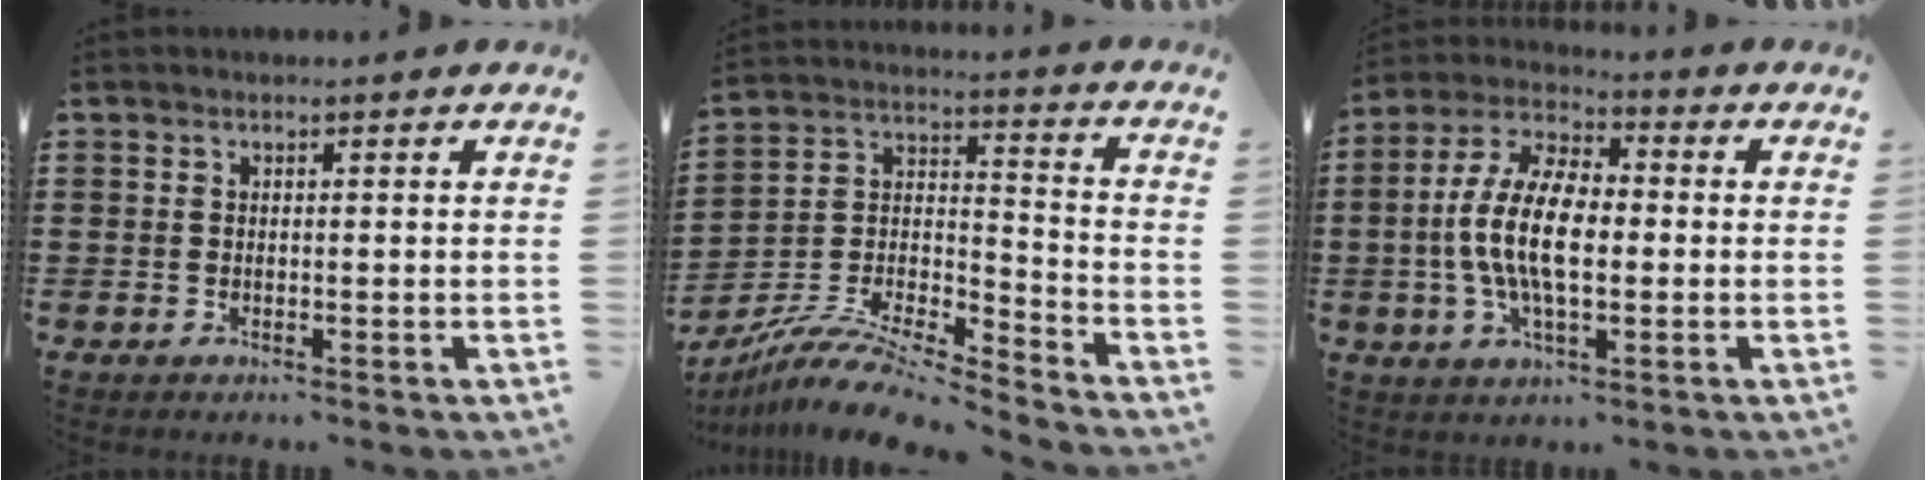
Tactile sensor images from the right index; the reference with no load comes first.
{"total": 9.5, "force": [-8.8, 1.1, 3.5], "torque": [-0.072, 0.009, -0.179]}
{"total": 11.3, "force": [-1.1, 5.1, 10.0], "torque": [-0.223, -0.002, -0.026]}